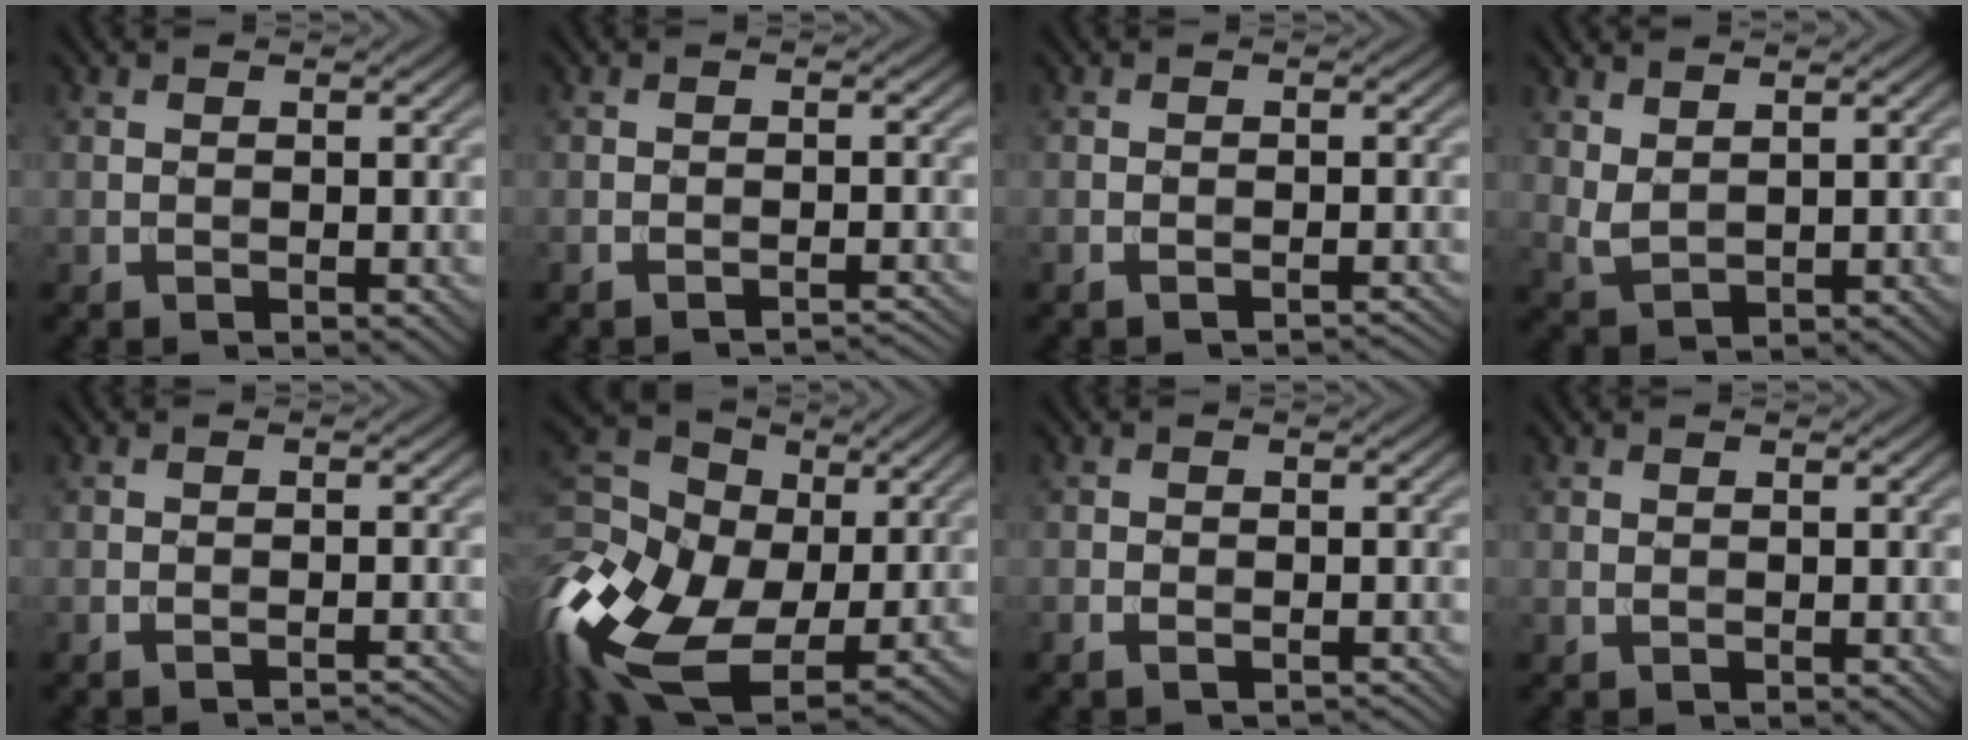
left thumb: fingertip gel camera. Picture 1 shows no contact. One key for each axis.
{"total": 2.1, "fx": -1.9, "fy": 0.2, "fz": 1.0, "tx": -0.006, "ty": 0.005, "tz": -0.032}
{"total": 1.7, "fx": -1.5, "fy": 0.2, "fz": 0.8, "tx": -0.008, "ty": 0.003, "tz": -0.024}
{"total": 2.8, "fx": 2.1, "fy": 0.9, "fz": 1.6, "tx": -0.044, "ty": -0.001, "tz": 0.050}
{"total": 2.0, "fx": -1.8, "fy": 0.2, "fz": 0.9, "tx": -0.005, "ty": 0.004, "tz": -0.031}
{"total": 17.8, "fx": -3.0, "fy": 12.5, "fz": 12.2, "tx": -0.323, "ty": -0.010, "tz": -0.052}
{"total": 1.9, "fx": -1.4, "fy": 0.8, "fz": 1.0, "tx": -0.016, "ty": -0.003, "tz": -0.021}
{"total": 0.0}